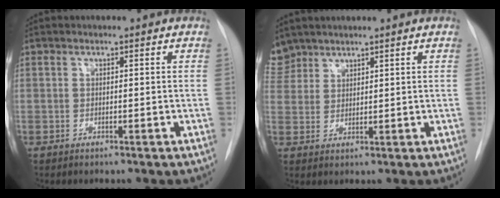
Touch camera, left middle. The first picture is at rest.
{"total": 5.1, "force": [4.4, 2.5, 0.1], "torque": [-0.001, 0.012, 0.096]}